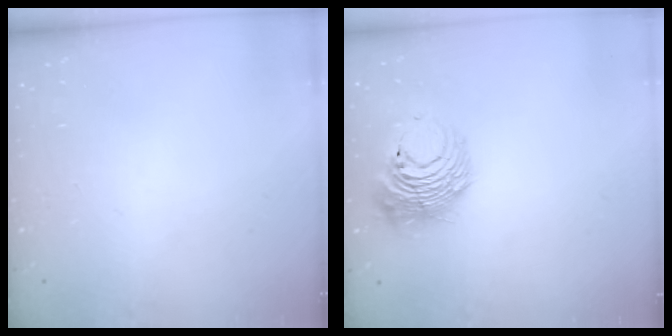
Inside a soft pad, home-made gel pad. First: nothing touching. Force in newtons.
{"total": 11.4, "press": 11.3, "slide": 0.6}